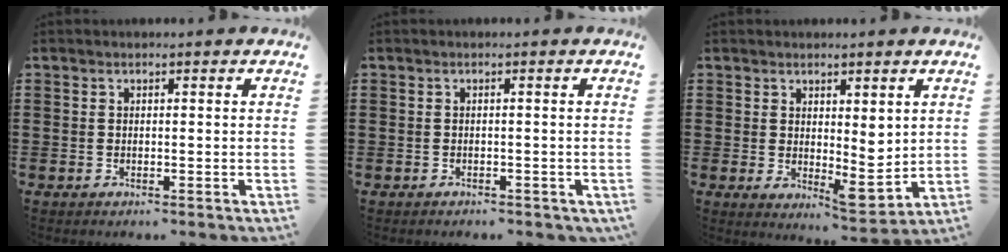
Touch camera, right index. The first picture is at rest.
{"total": 0.7, "force": [-0.6, 0.4, 0.0], "torque": [-0.002, 0.002, -0.014]}
{"total": 4.5, "force": [2.2, 2.6, 3.0], "torque": [-0.039, -0.018, 0.035]}